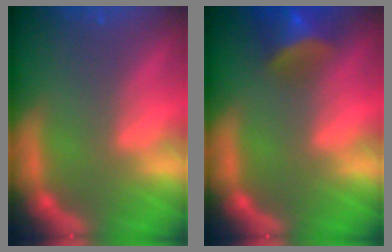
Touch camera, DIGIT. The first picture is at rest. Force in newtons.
{"total": 5.5}